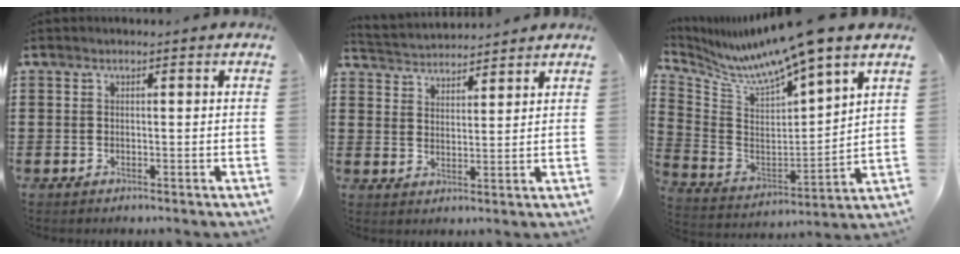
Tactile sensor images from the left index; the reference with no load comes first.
{"total": 3.3, "force": [3.2, 0.4, -0.6], "torque": [-0.004, -0.013, 0.058]}
{"total": 9.0, "force": [8.0, -0.5, 4.2], "torque": [-0.112, -0.064, 0.125]}